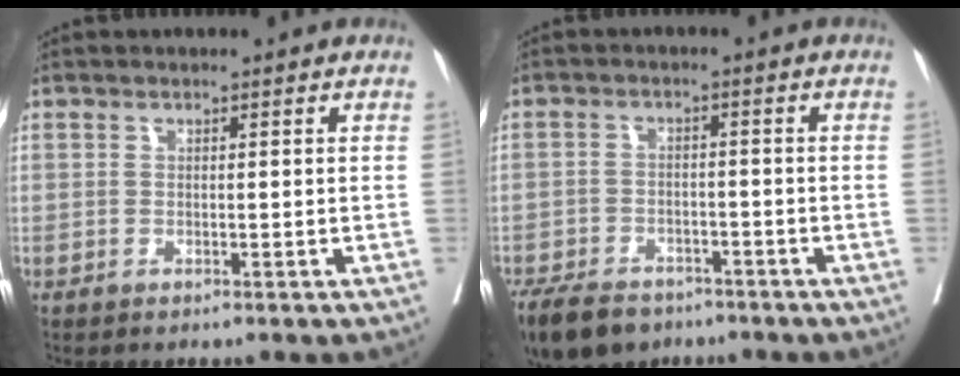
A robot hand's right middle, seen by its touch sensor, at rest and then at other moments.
{"total": 11.2, "force": [-8.2, 6.0, 4.8], "torque": [-0.105, -0.013, -0.128]}